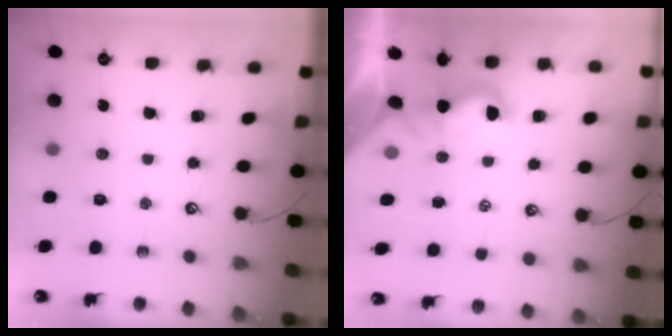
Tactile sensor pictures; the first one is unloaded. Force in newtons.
{"total": 0.9, "press": 0.7, "slide": 0.5}